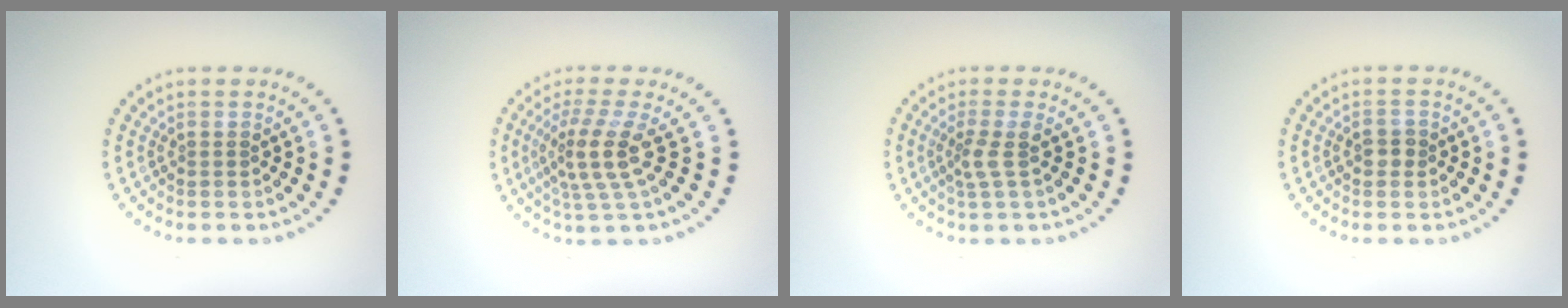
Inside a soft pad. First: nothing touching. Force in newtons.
{"total": 3.8, "press": 2.9, "slide": 2.4}
{"total": 1.9, "press": 1.4, "slide": 1.3}
{"total": 1.3, "press": 1.3, "slide": 0.2}